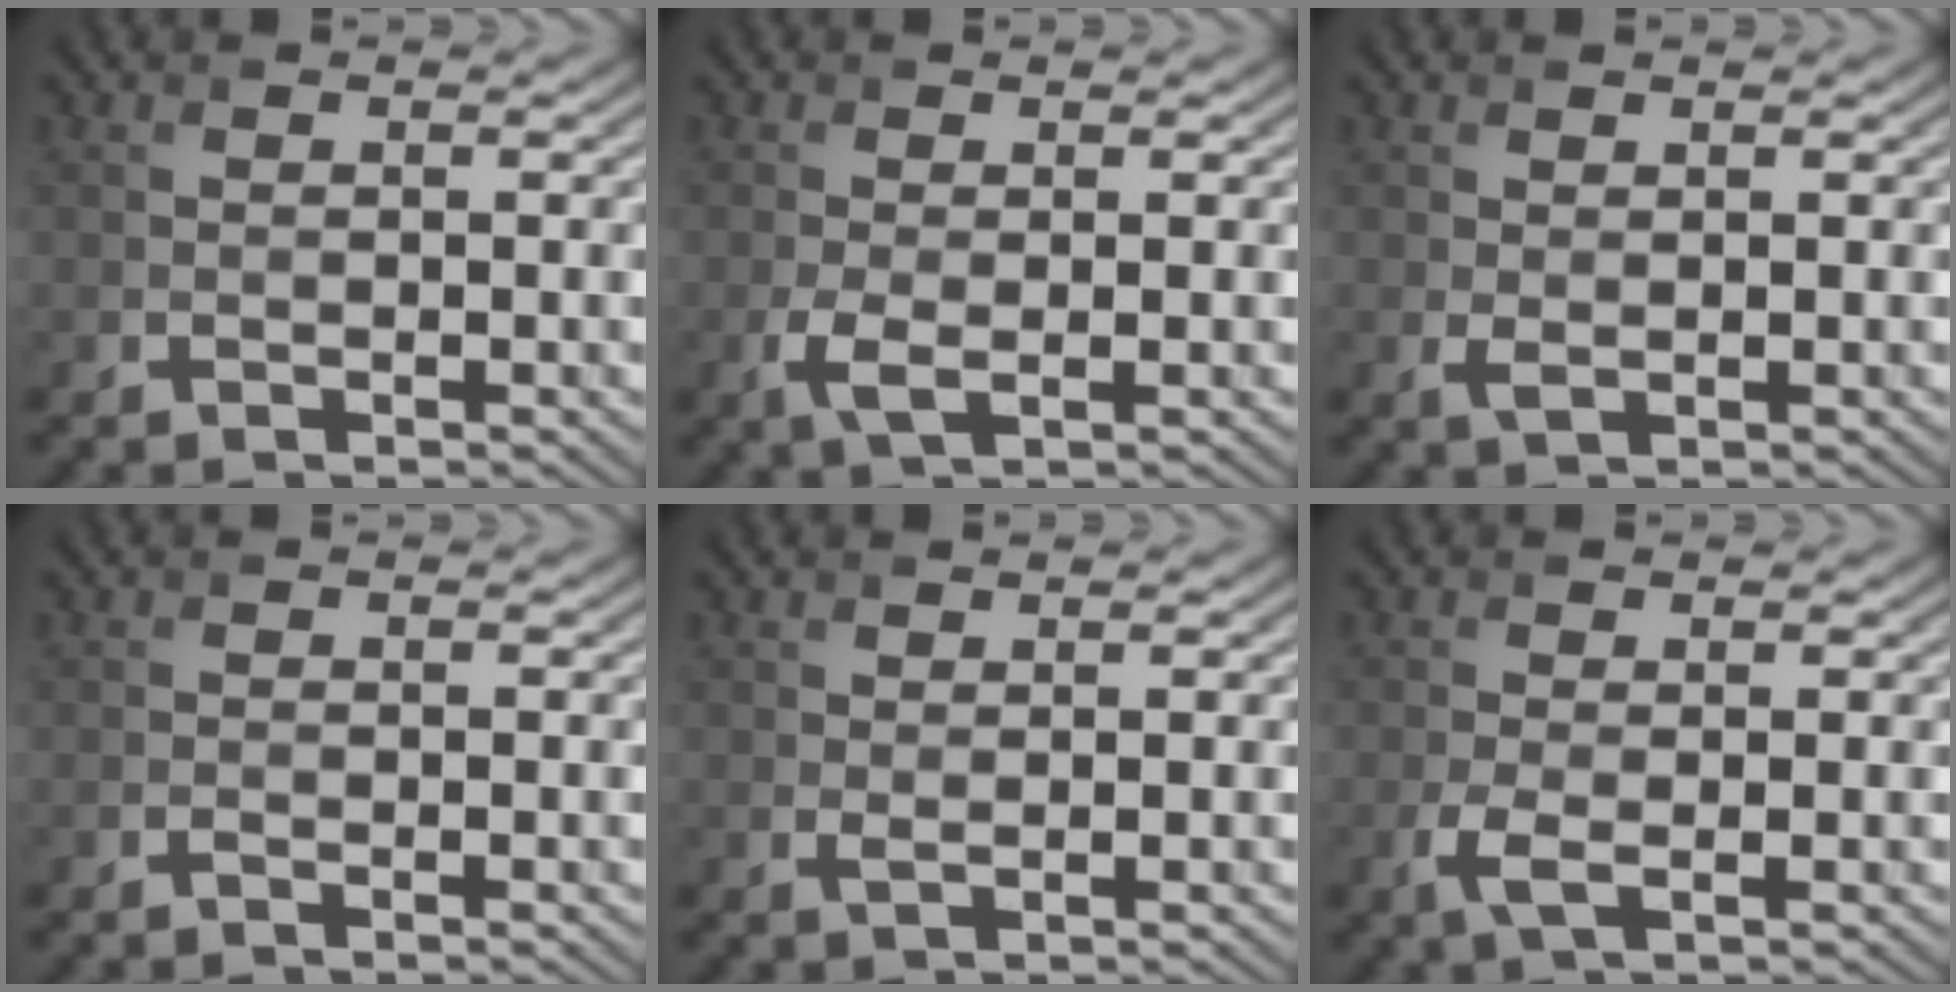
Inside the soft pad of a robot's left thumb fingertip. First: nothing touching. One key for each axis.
{"total": 2.4, "fx": -0.6, "fy": 0.9, "fz": 2.2, "tx": -0.058, "ty": -0.008, "tz": -0.013}
{"total": 1.1, "fx": 0.3, "fy": 0.4, "fz": 0.9, "tx": -0.025, "ty": -0.001, "tz": 0.009}
{"total": 0.0}
{"total": 0.8, "fx": 0.5, "fy": 0.1, "fz": 0.6, "tx": -0.015, "ty": 0.002, "tz": 0.009}
{"total": 2.3, "fx": -0.6, "fy": 0.7, "fz": 2.1, "tx": -0.057, "ty": -0.006, "tz": -0.018}